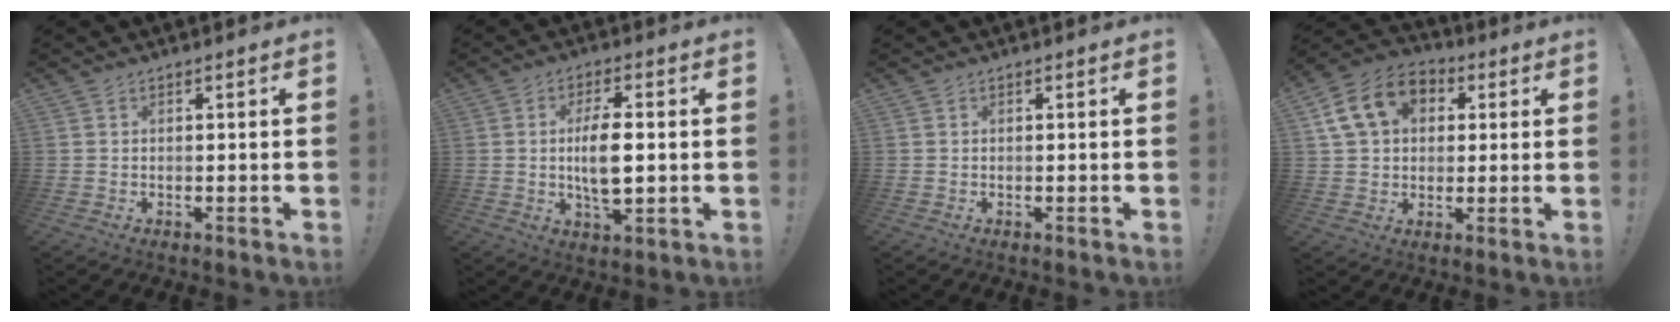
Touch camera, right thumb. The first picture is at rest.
{"total": 9.5, "force": [0.1, 3.6, 8.8], "torque": [-0.152, -0.007, -0.004]}
{"total": 0.0}
{"total": 14.9, "force": [5.0, 11.4, 8.1], "torque": [-0.126, 0.002, 0.104]}